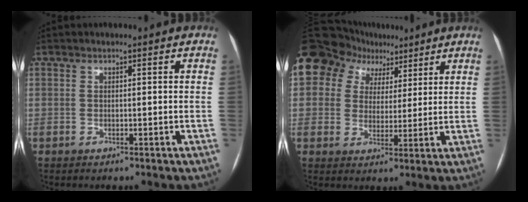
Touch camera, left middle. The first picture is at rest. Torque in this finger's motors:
{"motor_torque": [0.71, 0.00, 1.05, 0.21]}